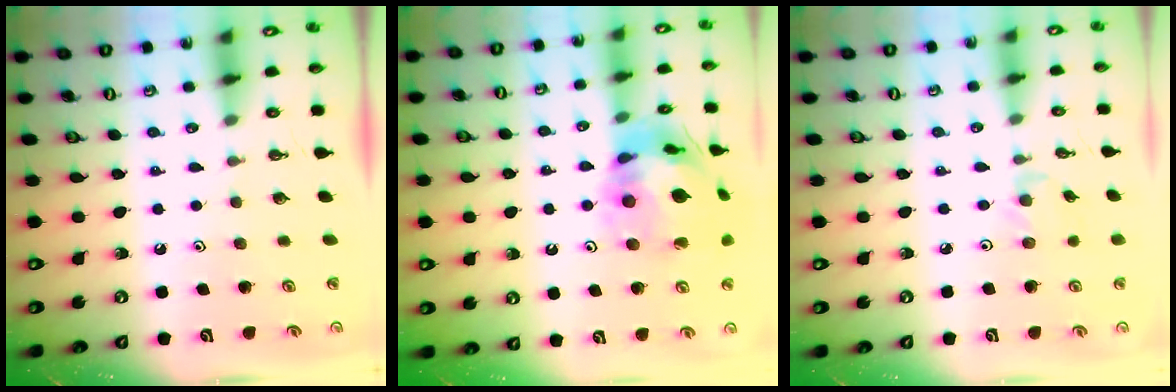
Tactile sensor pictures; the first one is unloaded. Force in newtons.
{"total": 20.3, "press": 20.2, "slide": 2.6}
{"total": 2.1, "press": 2.1, "slide": 0.4}